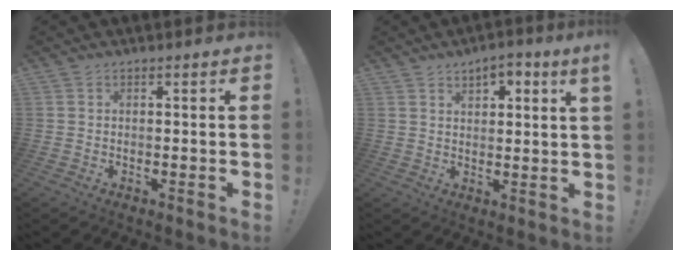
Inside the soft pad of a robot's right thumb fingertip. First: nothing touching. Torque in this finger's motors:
{"motor_torque": [0.02, 0.02, 0.20, 0.14, 0.04]}